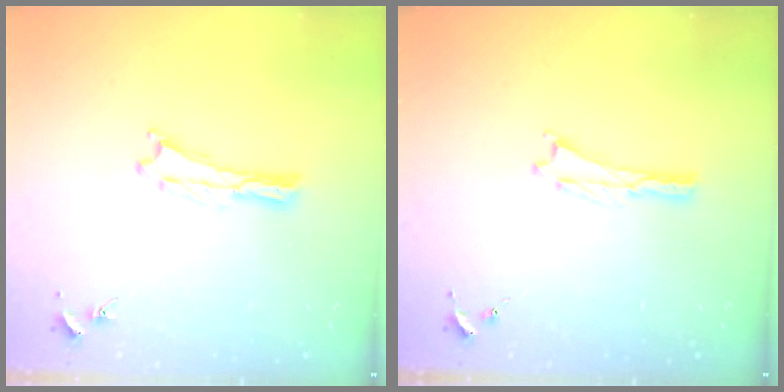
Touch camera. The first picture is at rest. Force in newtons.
{"total": 0.0}